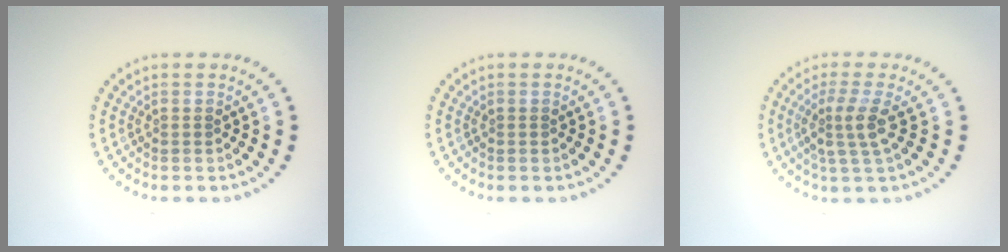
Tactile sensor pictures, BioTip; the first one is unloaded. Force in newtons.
{"total": 0.0}
{"total": 2.8, "press": 2.2, "slide": 1.7}